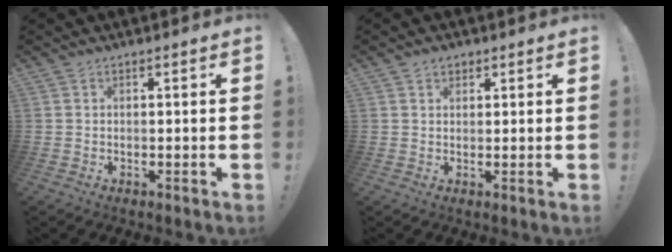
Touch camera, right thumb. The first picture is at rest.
{"total": 2.3, "force": [1.4, 1.6, 0.8], "torque": [-0.001, -0.006, 0.023]}